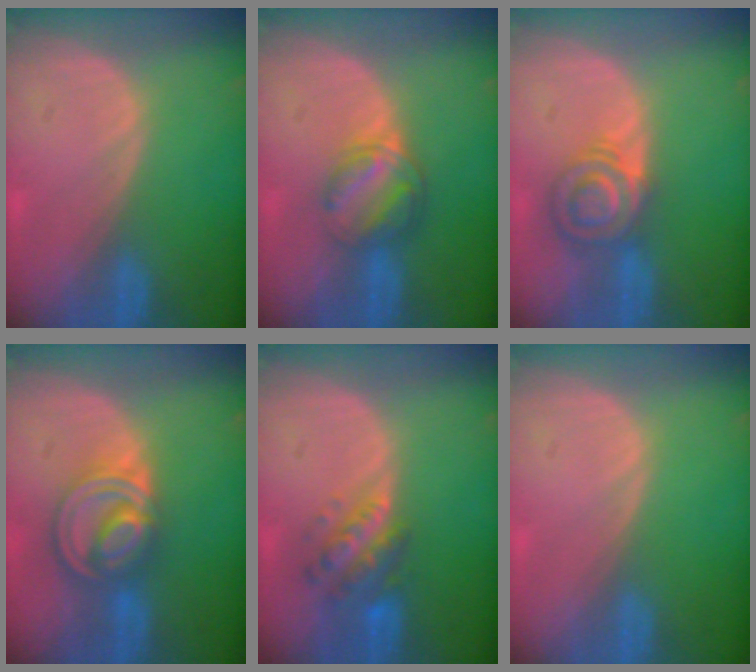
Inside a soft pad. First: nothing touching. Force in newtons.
{"total": 6.2, "press": 5.3, "slide": 3.2}
{"total": 6.1, "press": 6.0, "slide": 1.1}
{"total": 8.5, "press": 7.1, "slide": 4.6}
{"total": 5.7, "press": 5.5, "slide": 1.4}
{"total": 0.0}